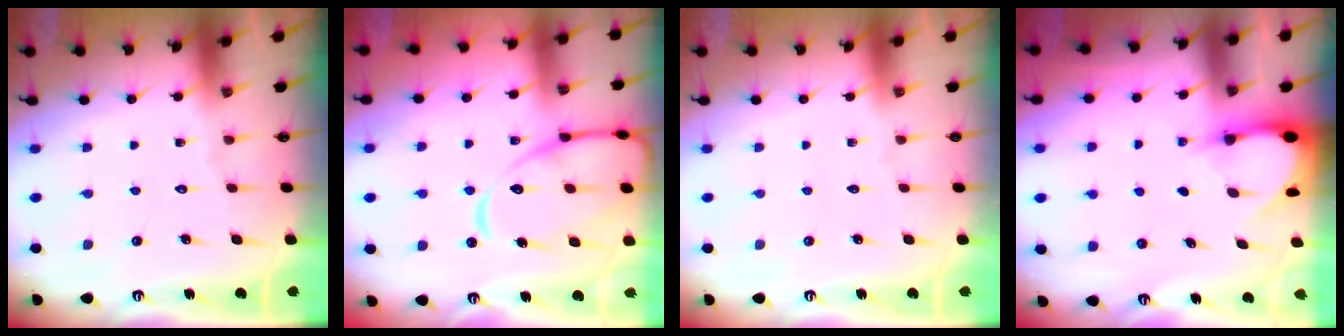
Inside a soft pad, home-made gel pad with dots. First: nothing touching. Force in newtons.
{"total": 15.3, "press": 15.2, "slide": 1.5}
{"total": 0.0}
{"total": 3.0, "press": 3.0, "slide": 0.3}